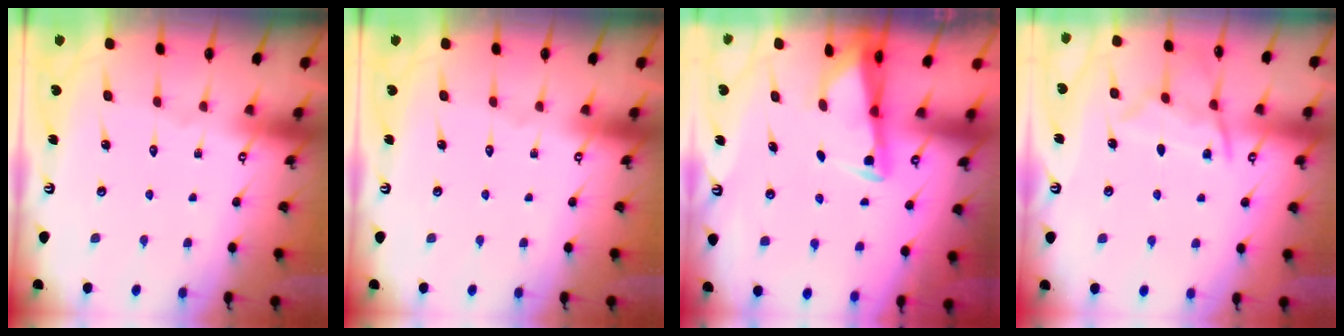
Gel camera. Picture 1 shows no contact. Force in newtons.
{"total": 0.0}
{"total": 2.6, "press": 2.6, "slide": 0.5}
{"total": 7.8, "press": 7.8, "slide": 0.2}